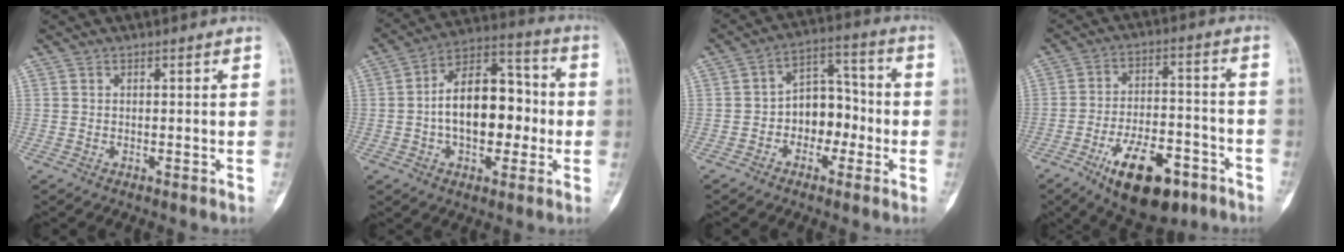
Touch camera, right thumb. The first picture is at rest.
{"total": 16.8, "force": [-1.2, 10.1, 13.4], "torque": [-0.183, 0.041, -0.027]}
{"total": 9.2, "force": [-2.1, 6.7, 5.9], "torque": [-0.048, 0.044, -0.047]}
{"total": 18.9, "force": [-10.7, 8.5, 13.0], "torque": [-0.194, 0.068, -0.166]}